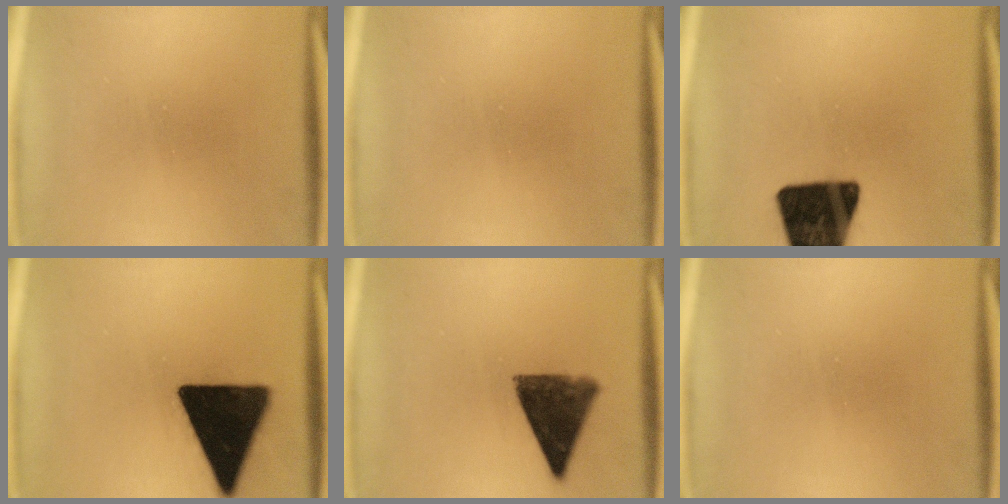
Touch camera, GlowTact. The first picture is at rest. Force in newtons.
{"total": 0.0}
{"total": 18.9}
{"total": 18.8}
{"total": 9.2}
{"total": 0.0}